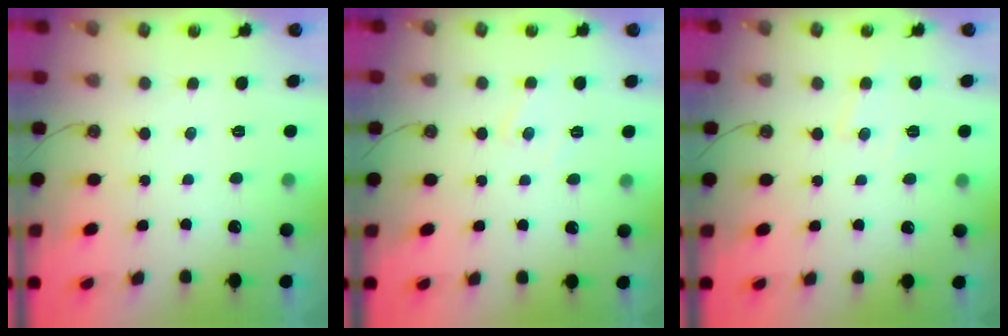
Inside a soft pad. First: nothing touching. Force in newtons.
{"total": 6.0, "press": 6.0, "slide": 0.5}
{"total": 5.5, "press": 5.4, "slide": 0.7}